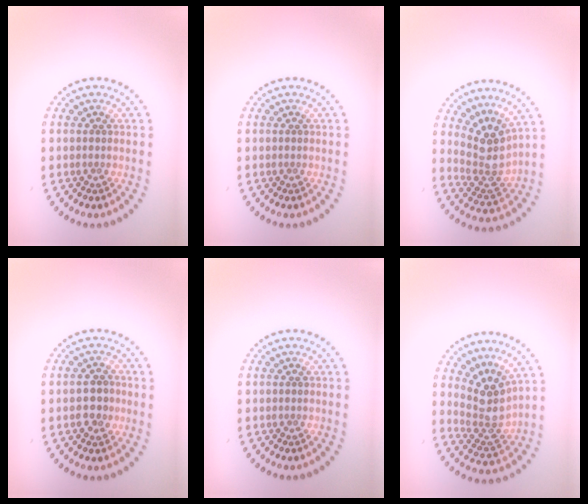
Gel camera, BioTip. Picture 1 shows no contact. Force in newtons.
{"total": 0.0}
{"total": 4.1, "press": 2.9, "slide": 2.9}
{"total": 2.5, "press": 2.5, "slide": 0.4}
{"total": 0.0}
{"total": 4.1, "press": 2.9, "slide": 2.9}